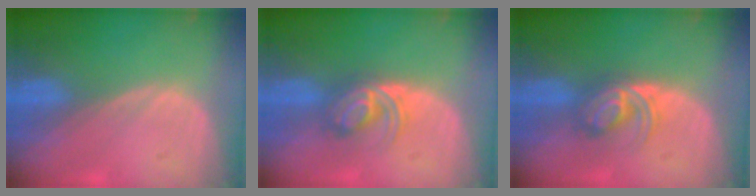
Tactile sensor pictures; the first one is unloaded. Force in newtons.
{"total": 6.0, "press": 5.2, "slide": 3.0}
{"total": 6.0, "press": 5.2, "slide": 3.0}